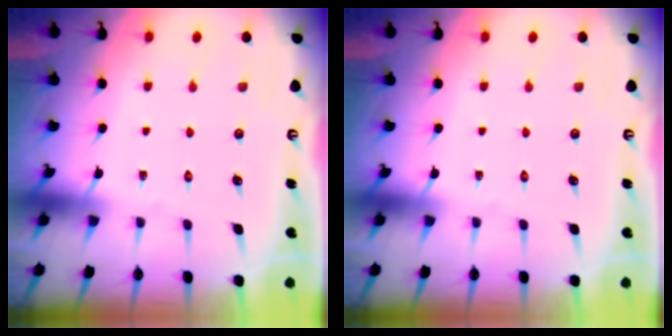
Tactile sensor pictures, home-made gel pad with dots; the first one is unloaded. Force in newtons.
{"total": 0.0}